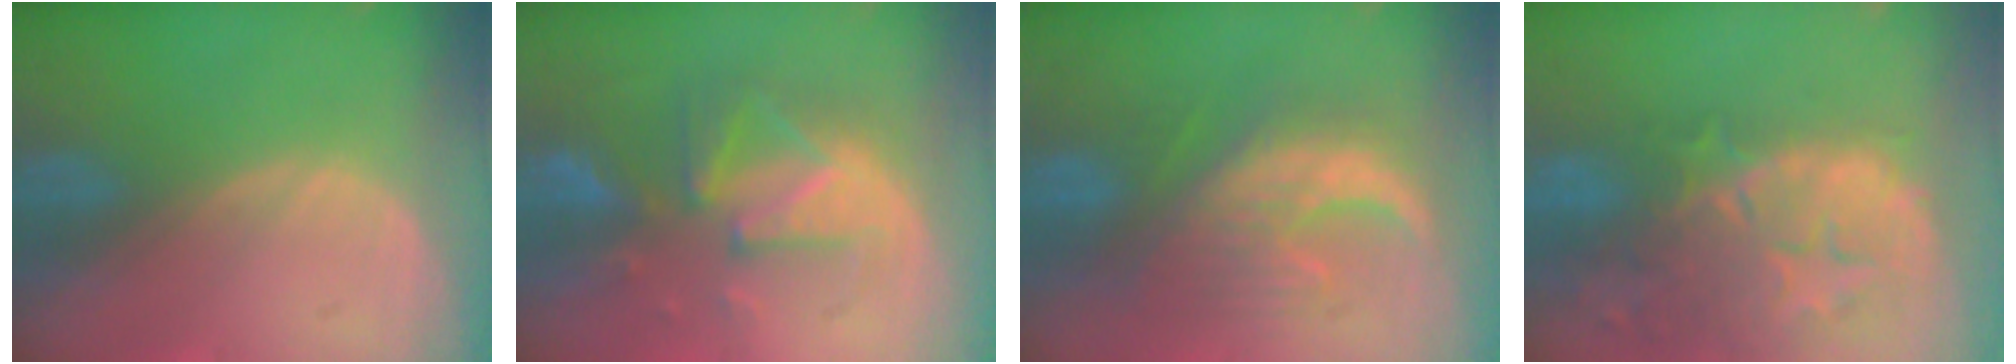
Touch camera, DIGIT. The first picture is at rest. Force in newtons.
{"total": 10.0, "press": 8.9, "slide": 4.5}
{"total": 9.5, "press": 9.4, "slide": 1.2}
{"total": 14.7, "press": 11.8, "slide": 8.8}